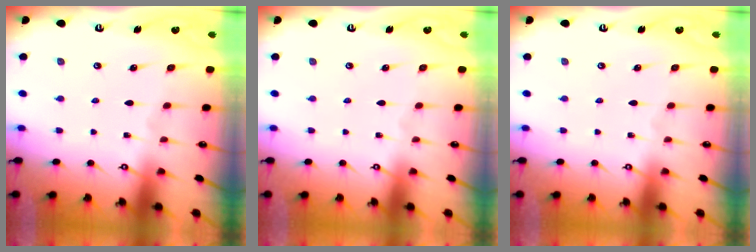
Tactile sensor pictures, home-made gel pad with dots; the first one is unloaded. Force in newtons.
{"total": 0.0}
{"total": 0.0}